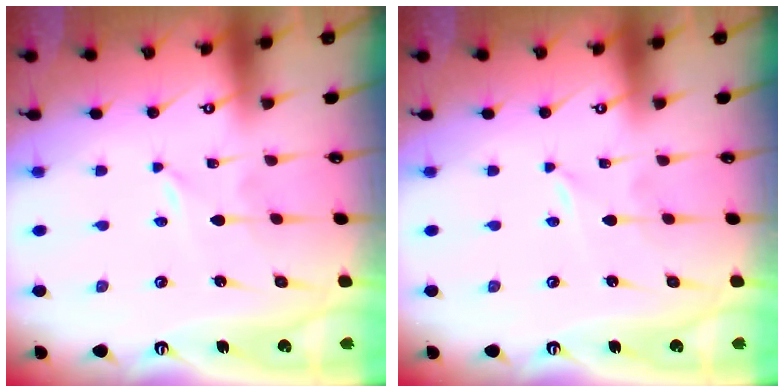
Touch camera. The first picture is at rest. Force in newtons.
{"total": 0.0}